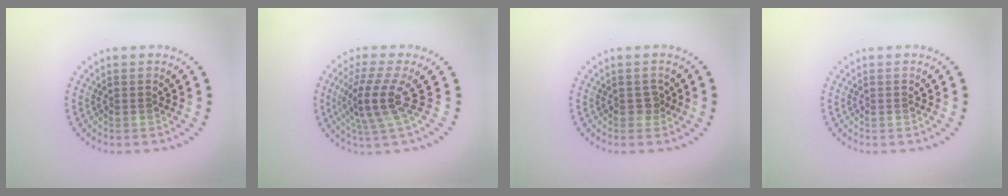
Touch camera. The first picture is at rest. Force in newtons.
{"total": 3.8, "press": 2.8, "slide": 2.7}
{"total": 1.0, "press": 0.9, "slide": 0.4}
{"total": 0.0}